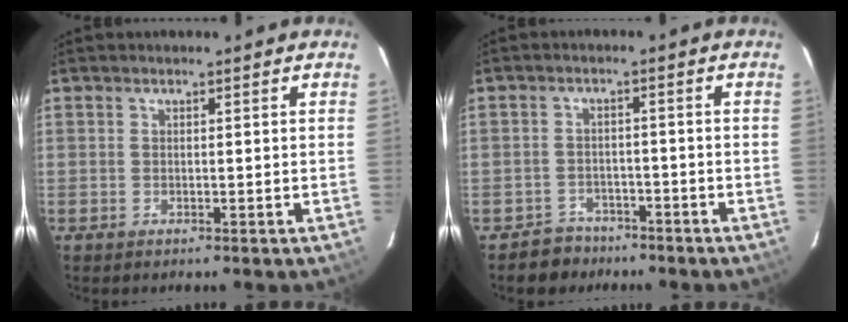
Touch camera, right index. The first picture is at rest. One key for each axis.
{"total": 4.7, "fx": -3.5, "fy": 3.1, "fz": -0.4, "tx": -0.004, "ty": 0.023, "tz": -0.054}